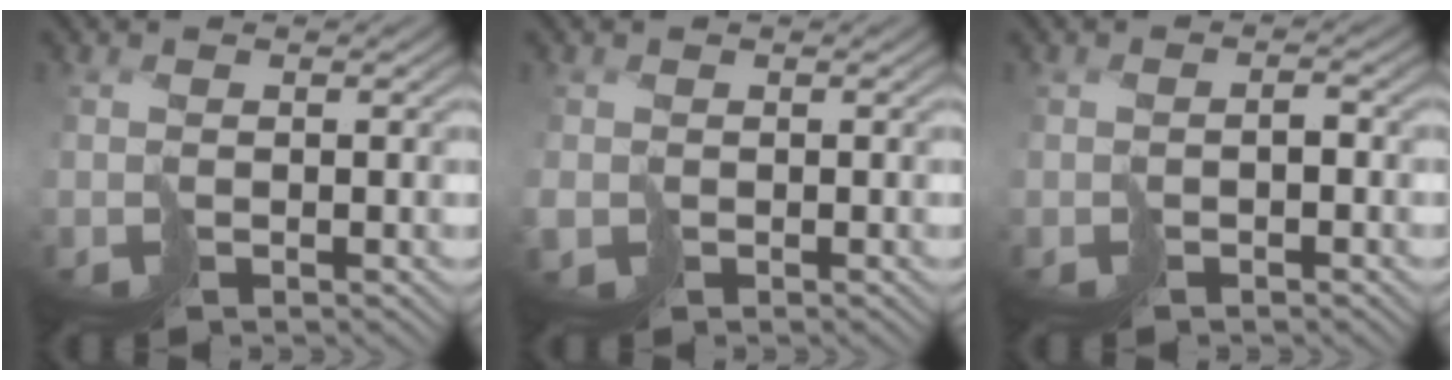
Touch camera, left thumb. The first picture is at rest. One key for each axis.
{"total": 1.5, "fx": -0.3, "fy": 1.3, "fz": 0.8, "tx": -0.017, "ty": -0.005, "tz": -0.005}
{"total": 1.2, "fx": -0.8, "fy": 0.4, "fz": 0.7, "tx": -0.012, "ty": 0.001, "tz": -0.015}